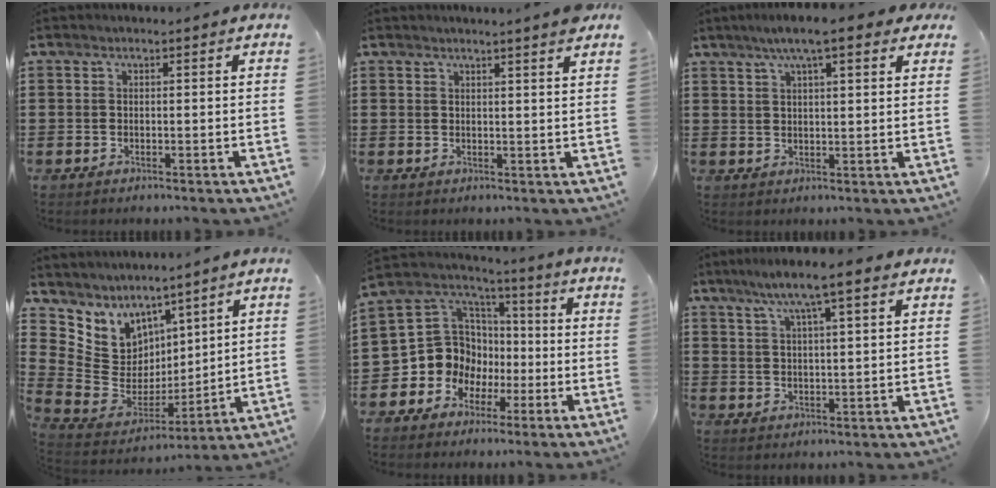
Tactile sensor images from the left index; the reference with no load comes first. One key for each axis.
{"total": 2.7, "fx": 2.4, "fy": -0.5, "fz": 1.2, "tx": -0.021, "ty": -0.007, "tz": 0.043}
{"total": 6.7, "fx": 4.6, "fy": 1.0, "fz": 4.8, "tx": -0.087, "ty": -0.001, "tz": 0.076}
{"total": 7.7, "fx": 5.5, "fy": 5.3, "fz": 0.7, "tx": -0.066, "ty": -0.060, "tz": 0.111}
{"total": 10.3, "fx": -2.0, "fy": 9.8, "fz": 2.7, "tx": -0.109, "ty": -0.008, "tz": -0.033}
{"total": 7.1, "fx": 5.0, "fy": 0.4, "fz": 5.0, "tx": -0.111, "ty": -0.004, "tz": 0.085}